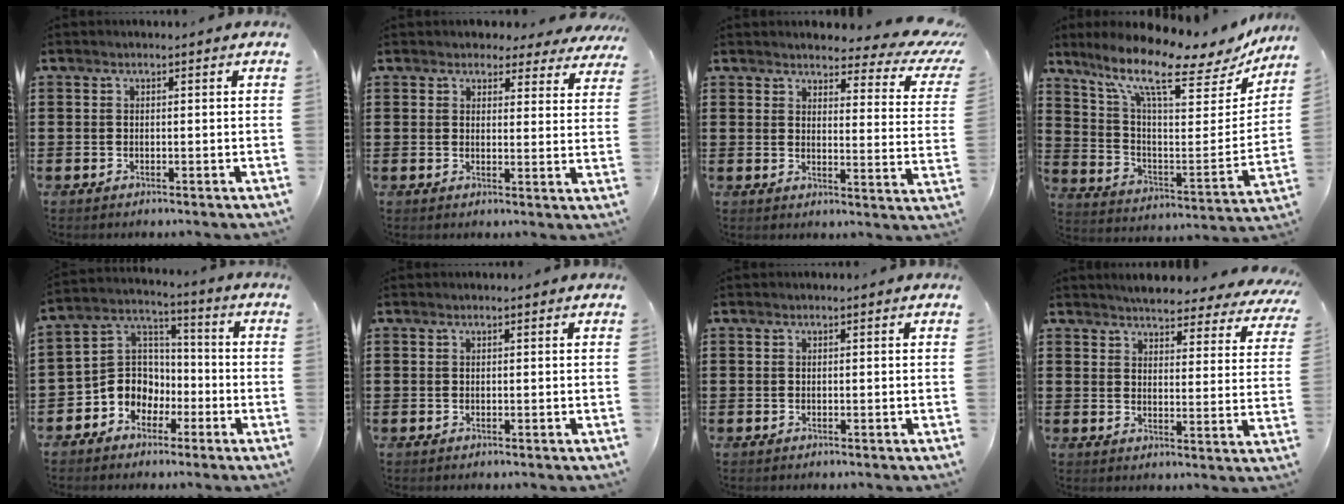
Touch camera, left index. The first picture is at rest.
{"total": 3.5, "force": [3.3, 1.0, 0.6], "torque": [-0.017, -0.008, 0.061]}
{"total": 4.2, "force": [3.6, 0.6, 2.1], "torque": [-0.043, -0.030, 0.056]}
{"total": 11.5, "force": [8.4, 2.5, 7.3], "torque": [-0.161, -0.058, 0.138]}
{"total": 7.0, "force": [-3.0, 6.2, 1.1], "torque": [-0.055, 0.008, -0.064]}
{"total": 0.0}
{"total": 0.0}
{"total": 4.6, "force": [4.5, 0.1, 1.0], "torque": [-0.032, -0.030, 0.075]}